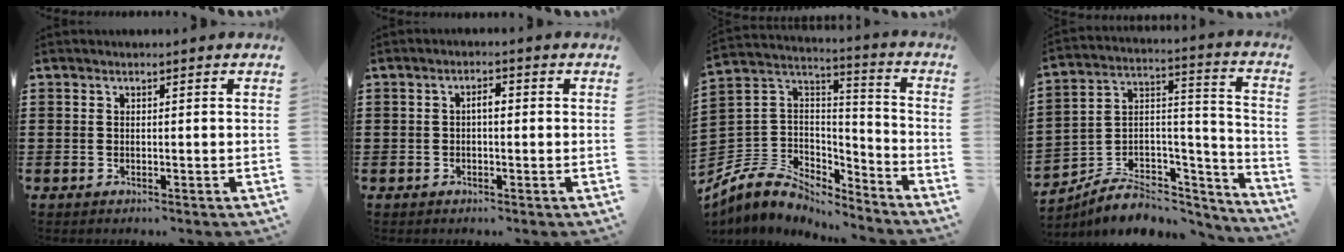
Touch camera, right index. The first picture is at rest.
{"total": 1.8, "force": [-0.2, 0.6, 1.7], "torque": [-0.032, 0.004, -0.005]}
{"total": 7.4, "force": [-5.3, 4.9, 1.3], "torque": [-0.059, -0.002, -0.106]}
{"total": 6.6, "force": [-4.8, 4.1, 2.0], "torque": [-0.039, 0.012, -0.086]}